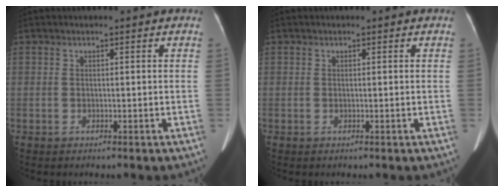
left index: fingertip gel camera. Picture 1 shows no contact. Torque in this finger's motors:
{"motor_torque": [-0.03, -0.02, -0.12, 0.00]}